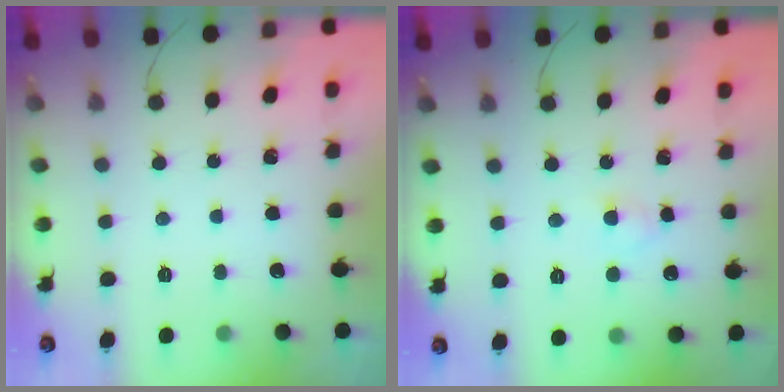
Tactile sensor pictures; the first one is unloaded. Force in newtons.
{"total": 2.2, "press": 2.0, "slide": 1.0}